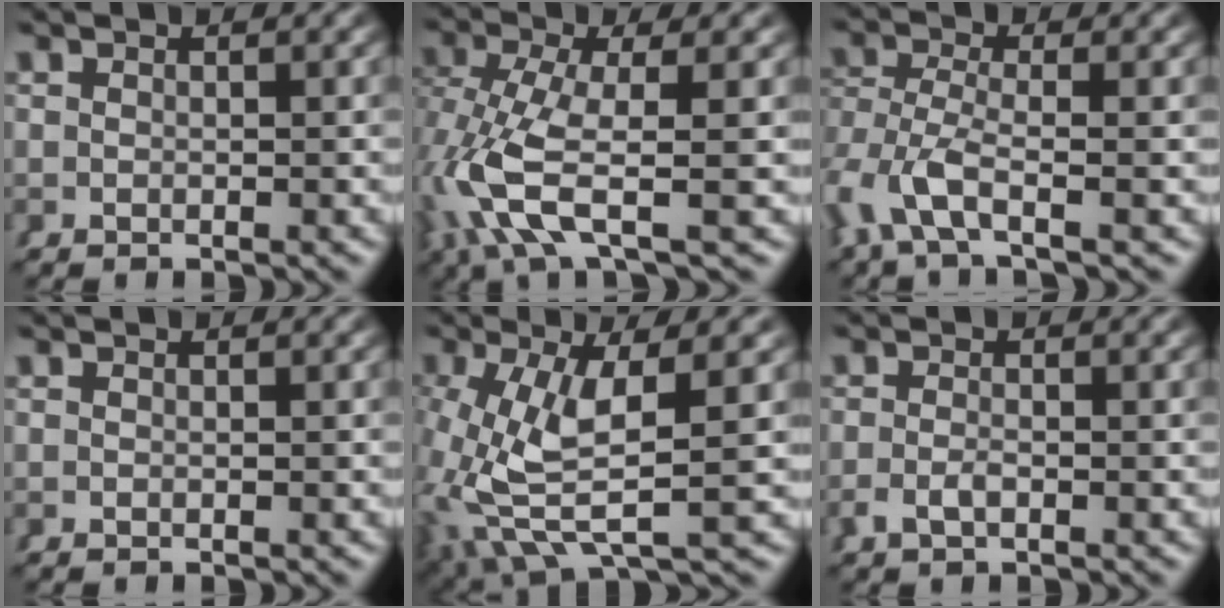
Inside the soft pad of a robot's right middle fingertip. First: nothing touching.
{"total": 6.2, "force": [-0.9, 2.4, 5.7], "torque": [-0.148, -0.030, 0.000]}
{"total": 4.4, "force": [-1.9, 2.4, 3.2], "torque": [-0.103, -0.033, -0.019]}
{"total": 0.0}
{"total": 7.4, "force": [0.5, 3.5, 6.5], "torque": [-0.146, -0.018, 0.022]}
{"total": 1.5, "force": [-0.9, 0.6, 1.0], "torque": [-0.024, -0.001, -0.015]}